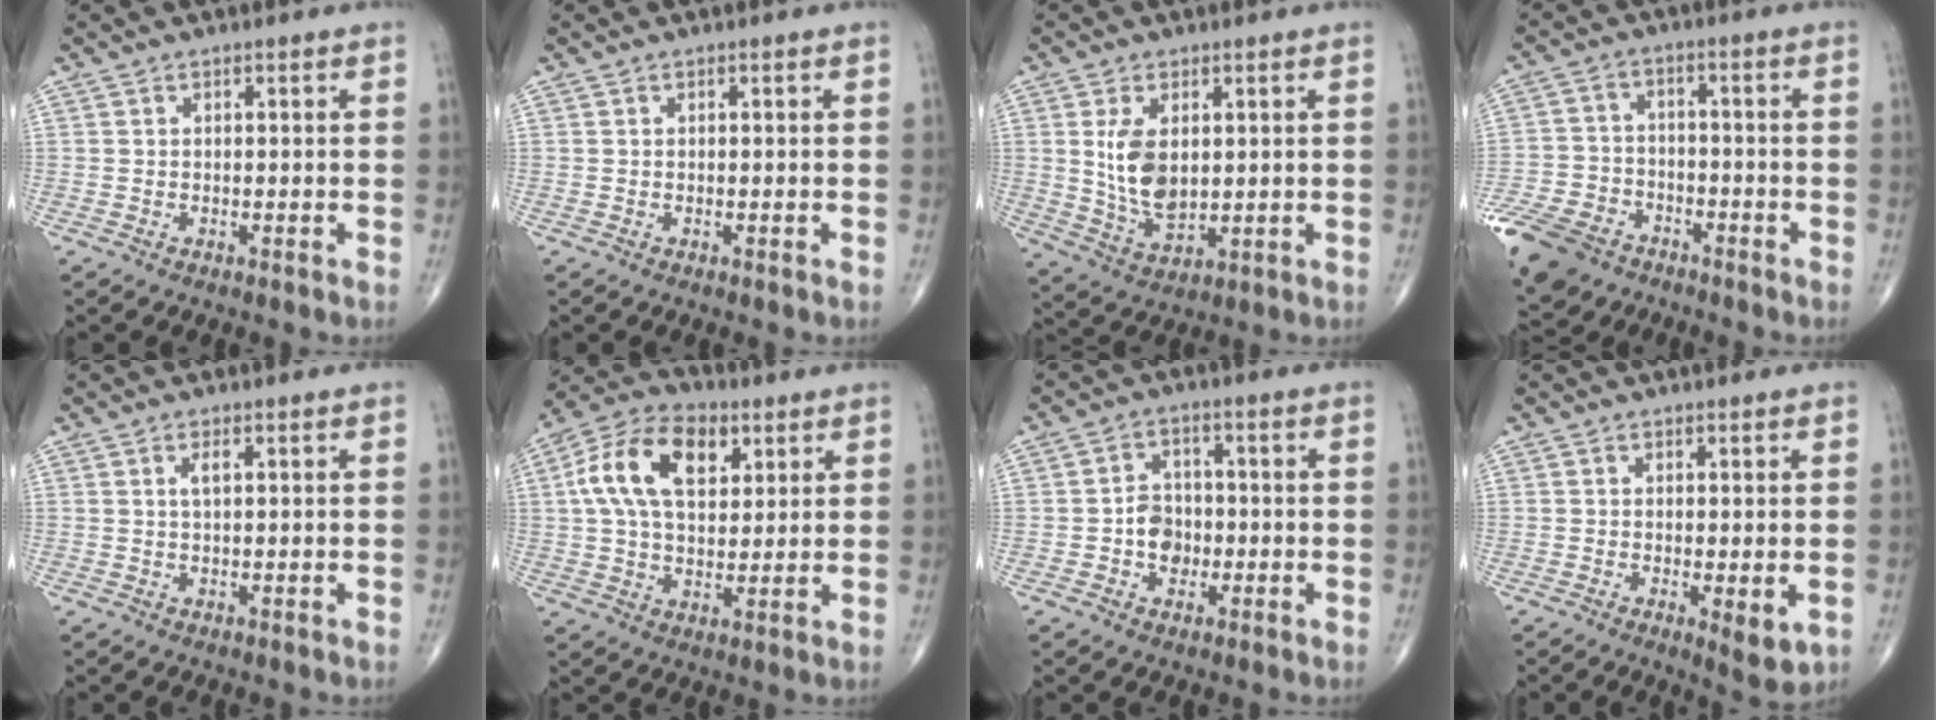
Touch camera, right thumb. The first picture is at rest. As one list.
[{"total": 0.0}, {"total": 9.0, "force": [1.6, 5.0, 7.3], "torque": [-0.129, -0.017, 0.045]}, {"total": 14.0, "force": [-8.8, 9.2, 5.8], "torque": [-0.124, 0.025, -0.157]}, {"total": 1.8, "force": [0.6, 0.6, 1.6], "torque": [-0.028, 0.002, 0.011]}, {"total": 15.6, "force": [4.9, 9.5, 11.4], "torque": [-0.189, 0.005, 0.080]}, {"total": 5.4, "force": [-1.2, 4.4, 3.0], "torque": [-0.018, 0.013, -0.026]}, {"total": 4.5, "force": [-1.0, 1.5, 4.1], "torque": [-0.061, -0.014, -0.013]}]